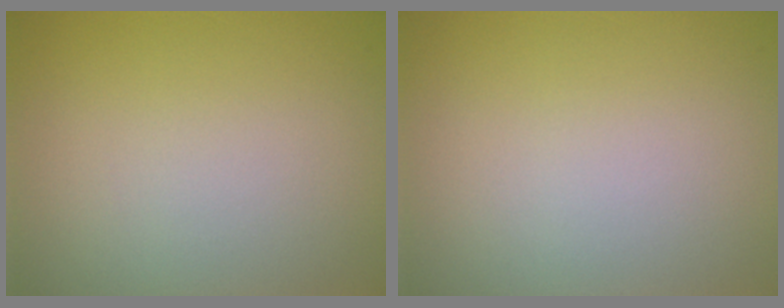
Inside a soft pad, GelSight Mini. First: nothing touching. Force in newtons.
{"total": 0.0}